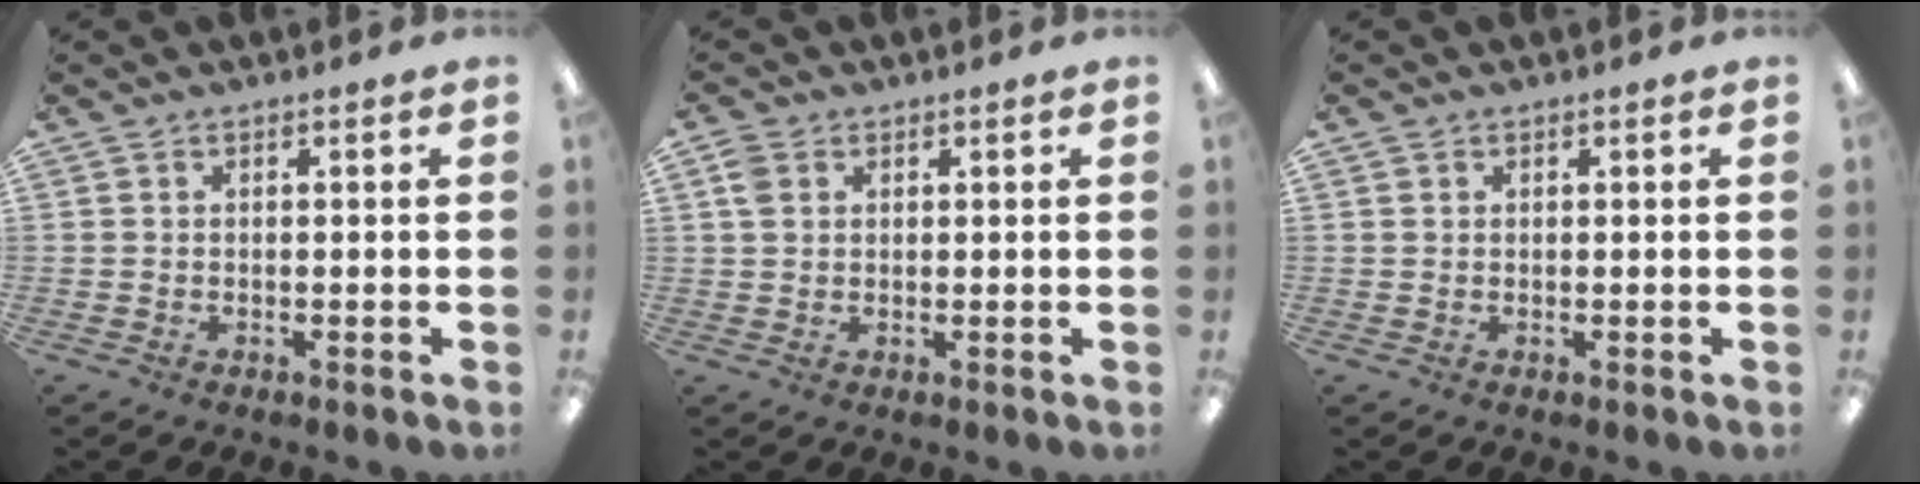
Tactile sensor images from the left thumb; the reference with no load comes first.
{"total": 3.8, "force": [1.7, 3.0, 1.7], "torque": [-0.032, 0.001, 0.031]}
{"total": 1.2, "force": [0.7, 1.0, 0.1], "torque": [-0.003, 0.002, 0.013]}